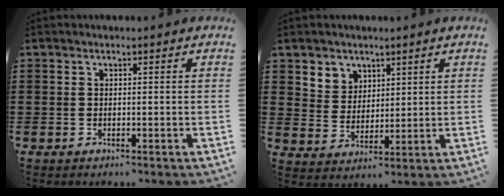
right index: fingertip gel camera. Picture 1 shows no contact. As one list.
[{"total": 4.9, "force": [3.1, 3.8, 0.1], "torque": [-0.018, 0.004, 0.057]}]